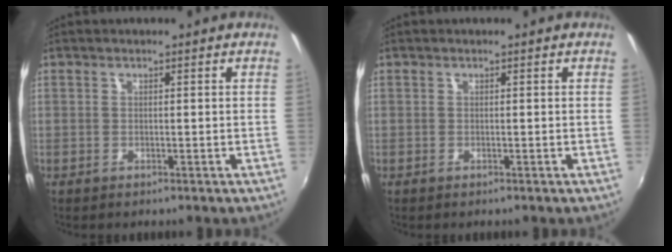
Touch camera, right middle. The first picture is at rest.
{"total": 0.0}